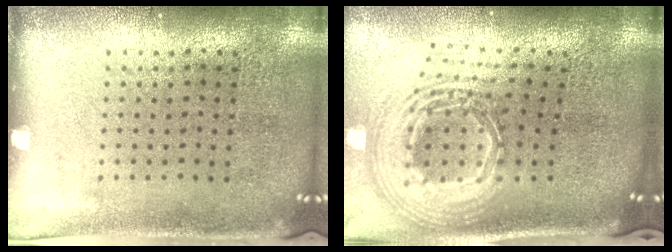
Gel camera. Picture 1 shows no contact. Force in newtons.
{"total": 2.8, "press": 1.9, "slide": 2.0}